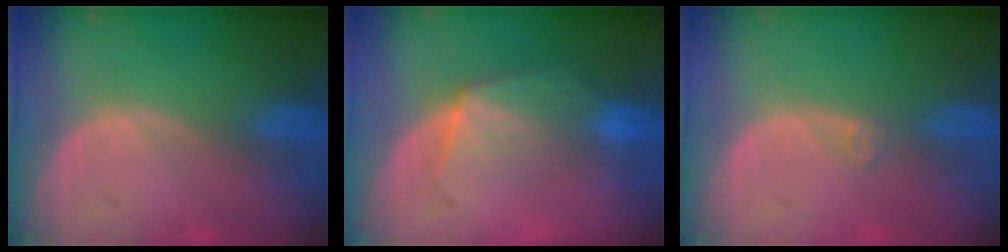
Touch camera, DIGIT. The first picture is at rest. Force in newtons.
{"total": 6.9, "press": 6.3, "slide": 2.9}
{"total": 1.1, "press": 0.8, "slide": 0.7}